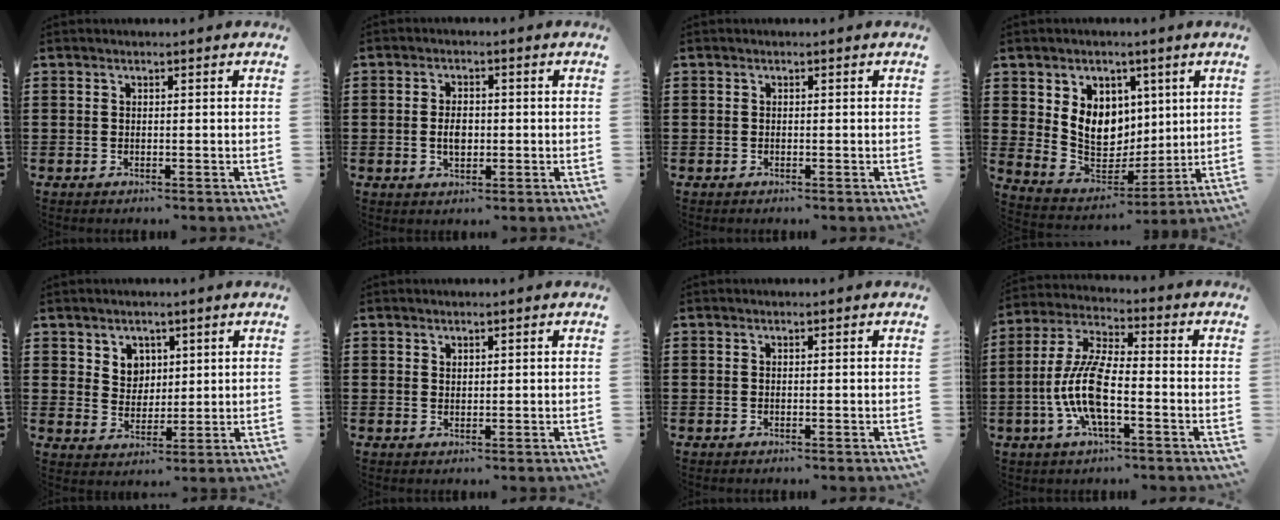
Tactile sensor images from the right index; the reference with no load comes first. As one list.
[{"total": 3.4, "force": [-0.3, 2.0, 2.7], "torque": [-0.044, 0.001, -0.008]}, {"total": 0.5, "force": [-0.1, 0.5, 0.0], "torque": [-0.002, 0.005, -0.004]}, {"total": 8.9, "force": [2.8, 7.6, 3.8], "torque": [-0.081, -0.005, 0.059]}, {"total": 4.3, "force": [2.5, 3.4, 0.7], "torque": [-0.023, 0.005, 0.044]}, {"total": 1.0, "force": [0.9, 0.5, 0.1], "torque": [-0.003, 0.001, 0.018]}, {"total": 0.0}, {"total": 9.6, "force": [-2.8, 2.9, 8.7], "torque": [-0.209, -0.015, -0.061]}]